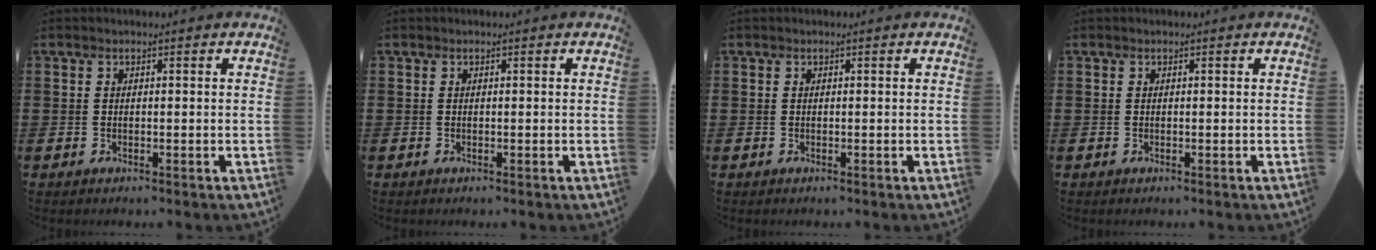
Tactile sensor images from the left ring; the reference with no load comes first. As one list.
[{"total": 0.0}, {"total": 0.0}, {"total": 0.0}]